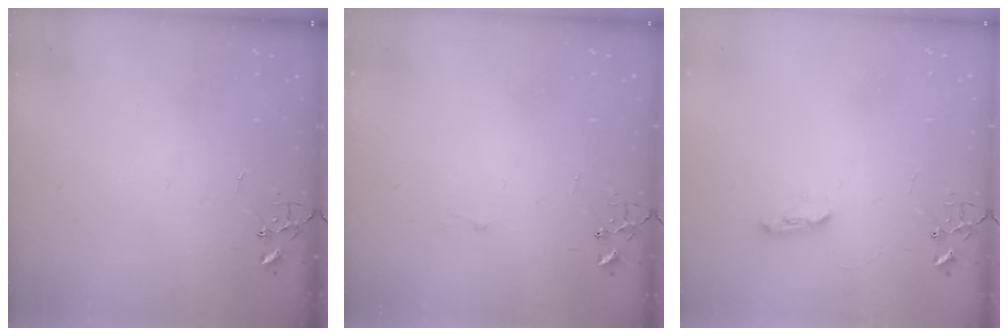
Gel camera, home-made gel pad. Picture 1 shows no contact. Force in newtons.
{"total": 1.8, "press": 1.8, "slide": 0.2}
{"total": 5.3, "press": 5.2, "slide": 0.6}